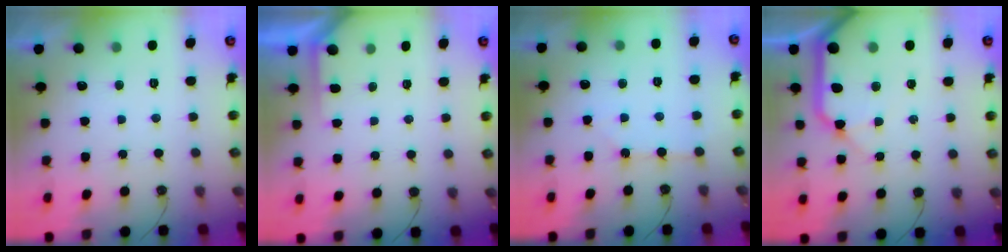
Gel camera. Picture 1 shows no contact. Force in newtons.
{"total": 2.4, "press": 2.4, "slide": 0.2}
{"total": 2.4, "press": 2.3, "slide": 0.4}
{"total": 16.2, "press": 16.0, "slide": 2.3}